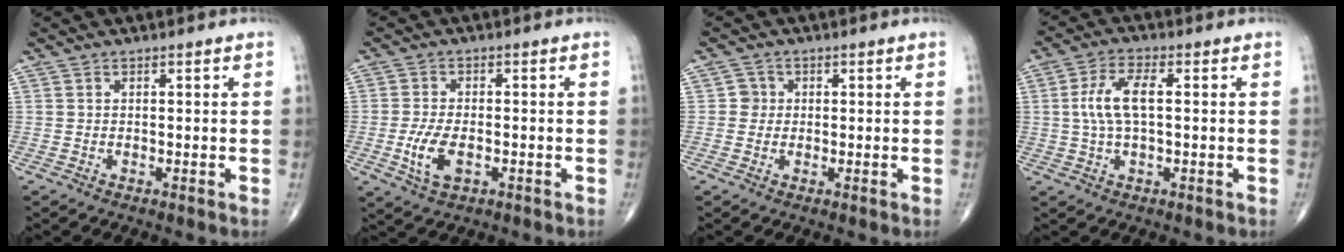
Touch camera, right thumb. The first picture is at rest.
{"total": 6.3, "force": [-1.7, 3.2, 5.1], "torque": [-0.103, 0.002, -0.027]}
{"total": 2.0, "force": [0.1, 2.0, 0.4], "torque": [0.008, 0.006, -0.005]}
{"total": 7.4, "force": [0.7, 2.9, 6.8], "torque": [-0.146, 0.013, 0.010]}